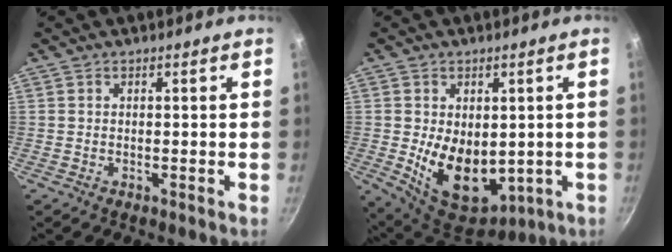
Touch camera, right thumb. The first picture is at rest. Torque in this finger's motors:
{"motor_torque": [-0.64, 1.05, 1.59, -0.20, 0.41]}